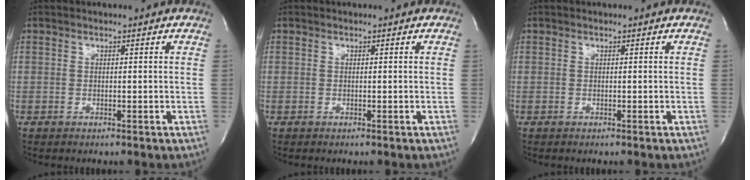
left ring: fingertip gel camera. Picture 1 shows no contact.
{"total": 0.0}
{"total": 0.0}